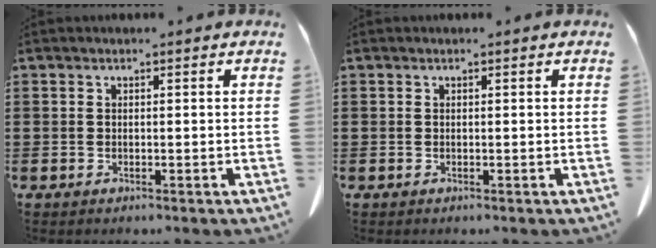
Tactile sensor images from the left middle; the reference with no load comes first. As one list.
[{"total": 0.0}]